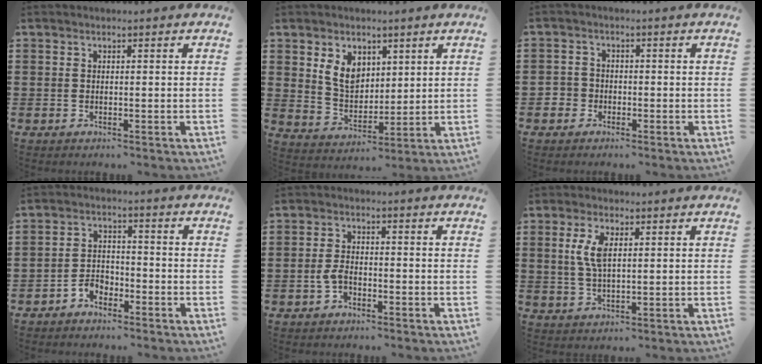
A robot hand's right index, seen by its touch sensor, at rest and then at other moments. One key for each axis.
{"total": 6.5, "fx": 2.6, "fy": 4.8, "fz": 3.5, "tx": -0.080, "ty": 0.012, "tz": 0.048}
{"total": 2.3, "fx": -1.4, "fy": 1.8, "fz": 0.2, "tx": -0.012, "ty": 0.003, "tz": -0.032}
{"total": 3.0, "fx": -2.5, "fy": 1.5, "fz": 0.5, "tx": -0.016, "ty": 0.007, "tz": -0.053}
{"total": 2.8, "fx": -1.3, "fy": 1.6, "fz": 1.9, "tx": -0.053, "ty": -0.002, "tz": -0.030}
{"total": 4.9, "fx": 1.3, "fy": 2.0, "fz": 4.3, "tx": -0.099, "ty": 0.005, "tz": 0.018}